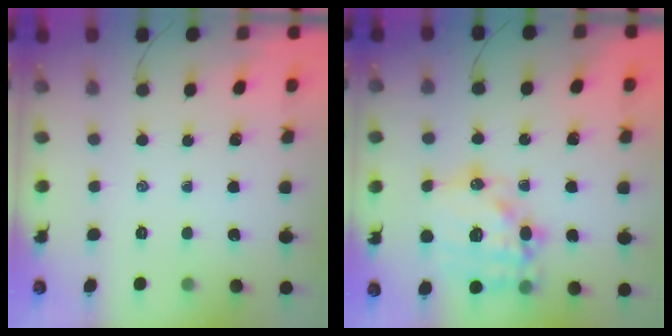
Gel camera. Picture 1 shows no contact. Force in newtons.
{"total": 18.3, "press": 17.8, "slide": 4.3}